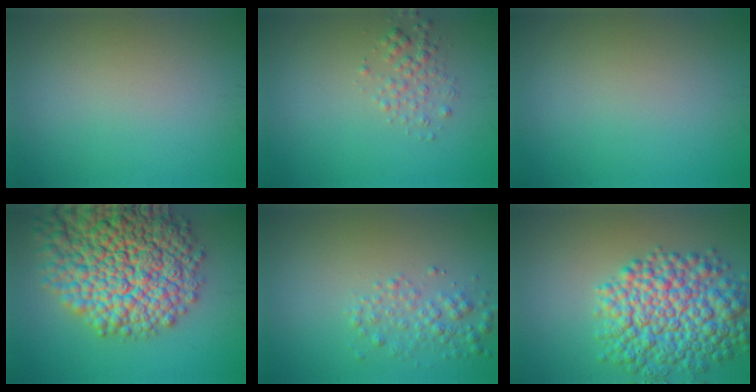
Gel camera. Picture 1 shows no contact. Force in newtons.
{"total": 1.7, "press": 1.7, "slide": 0.1}
{"total": 0.0}
{"total": 15.8, "press": 15.8, "slide": 0.7}
{"total": 2.3, "press": 2.3, "slide": 0.0}
{"total": 9.2, "press": 9.2, "slide": 0.1}